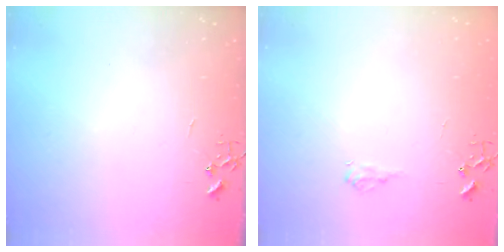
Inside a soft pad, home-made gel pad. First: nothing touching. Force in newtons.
{"total": 7.4, "press": 7.4, "slide": 0.8}